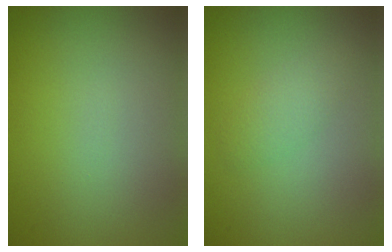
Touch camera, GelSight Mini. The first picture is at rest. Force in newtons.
{"total": 1.6, "press": 1.6, "slide": 0.1}